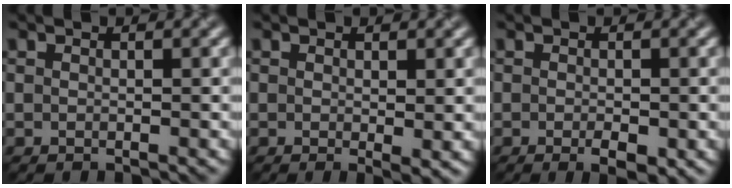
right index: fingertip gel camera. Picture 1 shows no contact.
{"total": 1.2, "force": [0.1, 0.2, 1.2], "torque": [-0.014, -0.008, 0.001]}
{"total": 2.1, "force": [-0.8, 0.7, 1.9], "torque": [-0.027, -0.004, -0.008]}